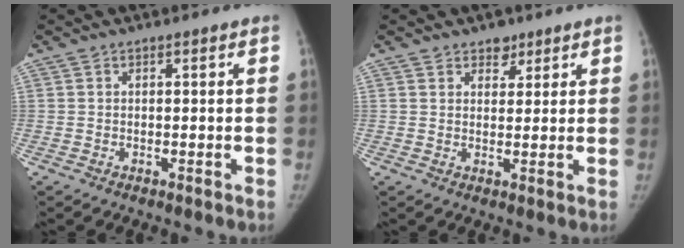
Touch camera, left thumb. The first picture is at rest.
{"total": 3.2, "force": [2.2, 2.1, 0.9], "torque": [0.011, -0.012, 0.031]}